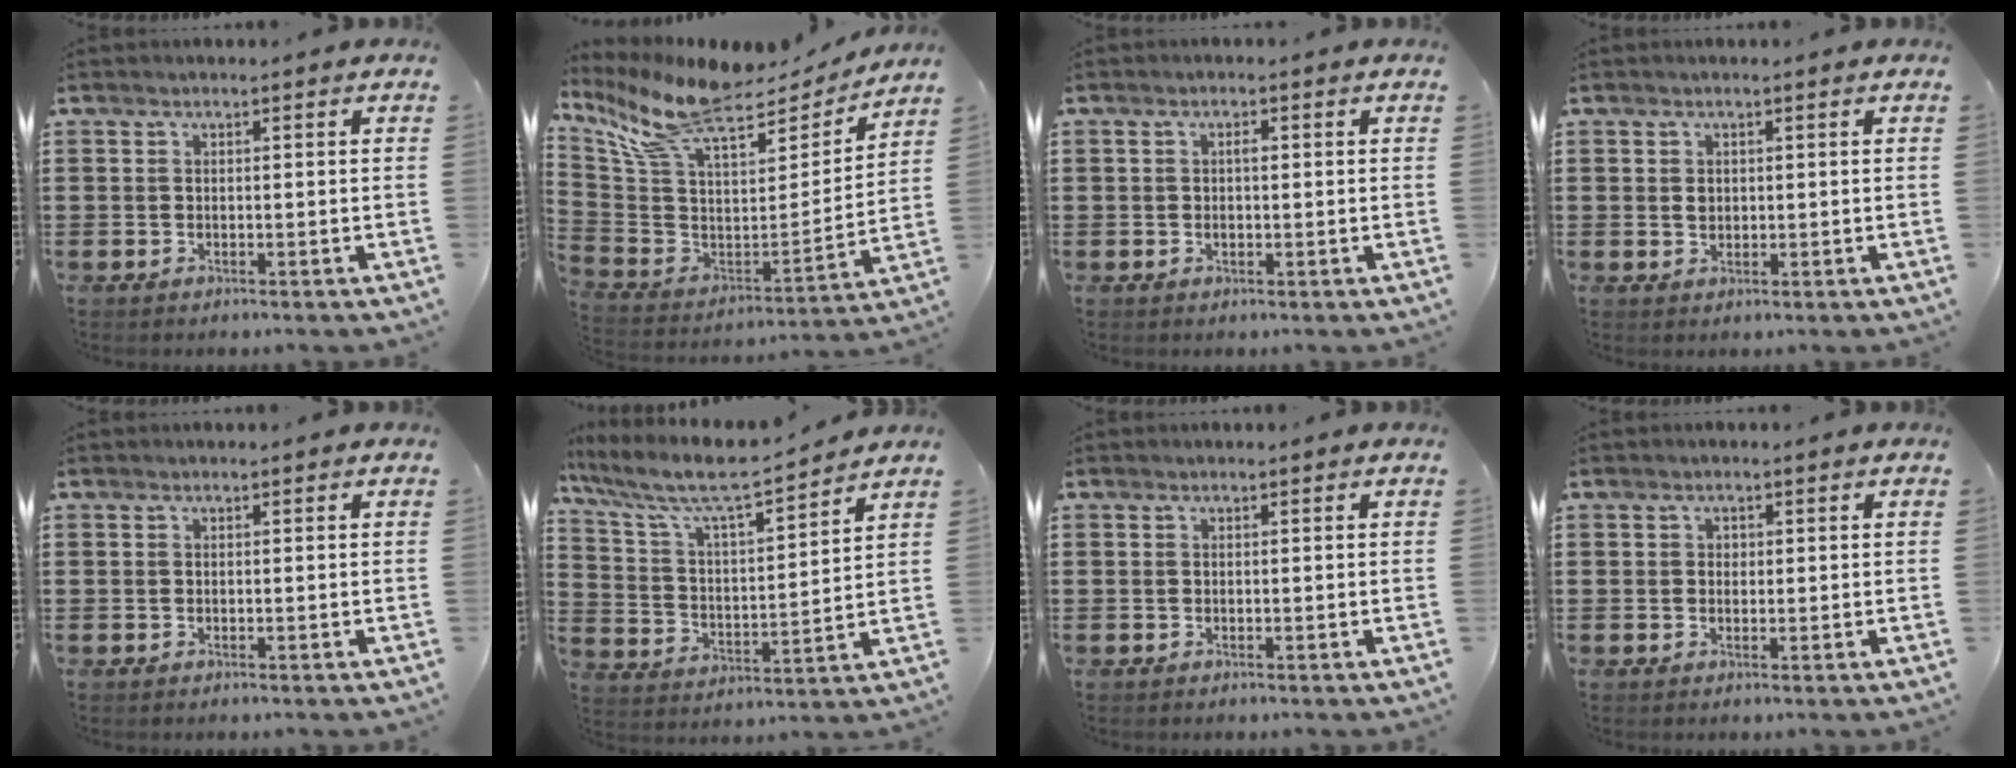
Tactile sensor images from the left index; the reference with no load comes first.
{"total": 12.9, "force": [9.7, 3.6, 7.7], "torque": [-0.190, -0.062, 0.172]}
{"total": 1.5, "force": [0.2, 0.6, 1.3], "torque": [-0.027, 0.004, 0.001]}
{"total": 1.3, "force": [0.4, 1.0, 0.7], "torque": [-0.018, 0.004, 0.007]}
{"total": 0.0}
{"total": 8.3, "force": [7.1, 1.1, 4.2], "torque": [-0.113, -0.046, 0.116]}
{"total": 0.0}
{"total": 0.9, "force": [0.3, 0.8, 0.4], "torque": [-0.009, 0.004, 0.007]}